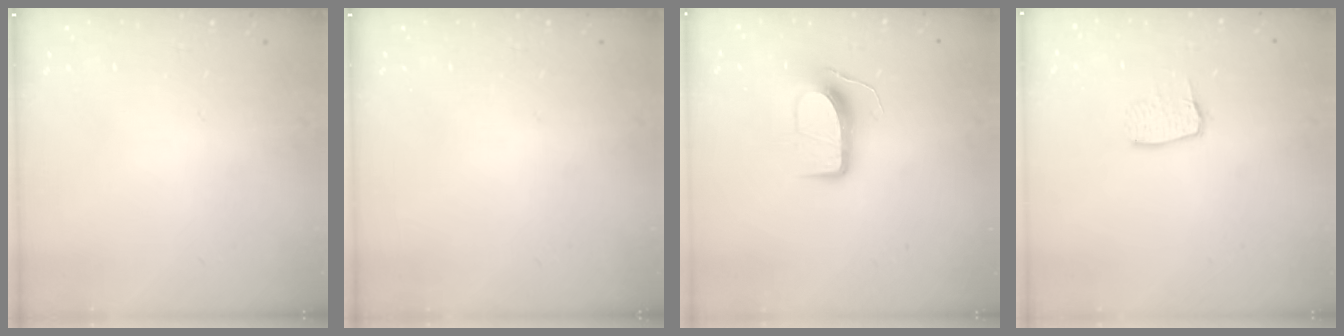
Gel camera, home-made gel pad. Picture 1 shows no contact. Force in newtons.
{"total": 0.0}
{"total": 10.2, "press": 10.2, "slide": 0.0}
{"total": 6.8, "press": 6.8, "slide": 0.5}